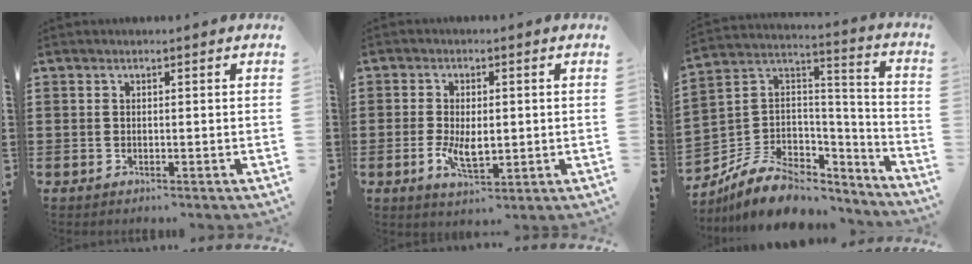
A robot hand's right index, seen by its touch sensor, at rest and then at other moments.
{"total": 5.1, "force": [-0.6, 2.6, 4.4], "torque": [-0.077, 0.000, -0.011]}
{"total": 10.1, "force": [-6.3, 6.9, 3.8], "torque": [-0.088, 0.022, -0.111]}